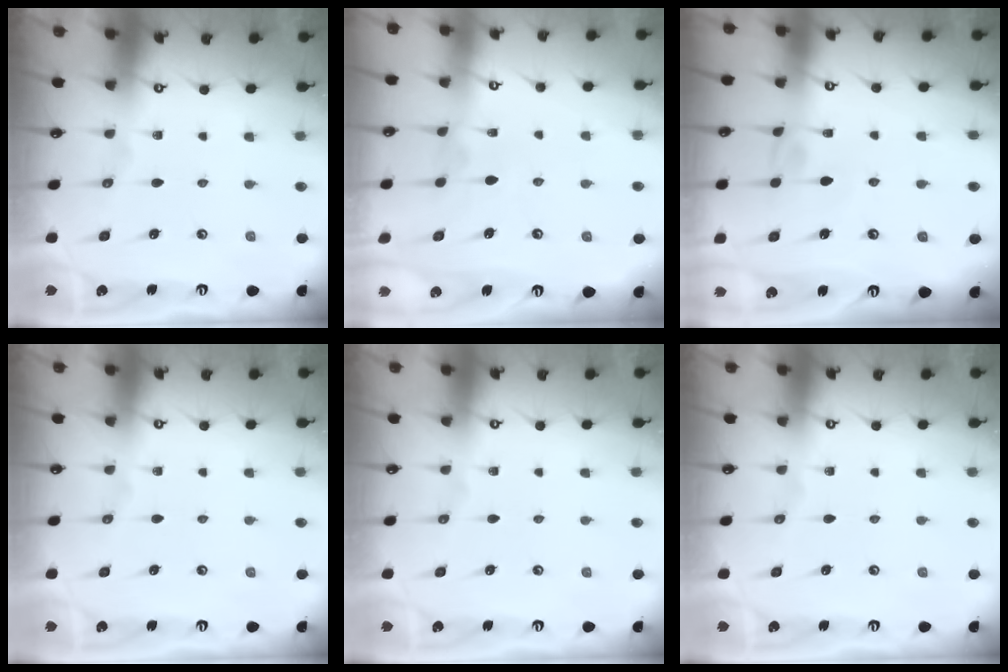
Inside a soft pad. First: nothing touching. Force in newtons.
{"total": 2.4, "press": 2.3, "slide": 0.6}
{"total": 3.8, "press": 3.8, "slide": 0.2}
{"total": 0.0}
{"total": 0.0}
{"total": 0.0}